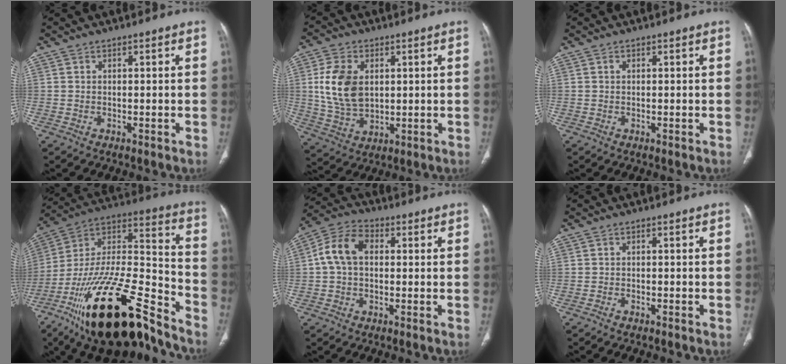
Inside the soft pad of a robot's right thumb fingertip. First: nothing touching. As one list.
[{"total": 12.1, "force": [2.1, 8.1, 8.7], "torque": [-0.159, -0.007, 0.049]}, {"total": 0.0}, {"total": 30.9, "force": [-20.4, 9.6, 21.1], "torque": [-0.364, 0.061, -0.351]}, {"total": 8.4, "force": [0.9, 5.8, 6.0], "torque": [-0.116, 0.027, 0.007]}, {"total": 0.7, "force": [-0.6, 0.2, 0.3], "torque": [-0.012, 0.002, -0.011]}]